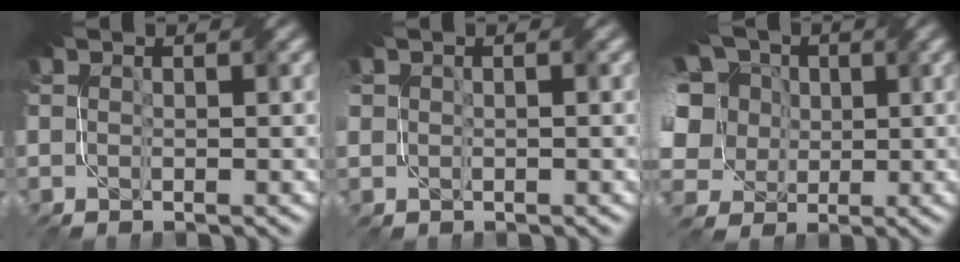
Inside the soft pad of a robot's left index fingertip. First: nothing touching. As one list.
[{"total": 1.3, "force": [0.7, 1.1, 0.1], "torque": [0.008, 0.007, 0.005]}, {"total": 12.9, "force": [5.0, 10.1, 6.3], "torque": [-0.153, 0.048, 0.039]}]